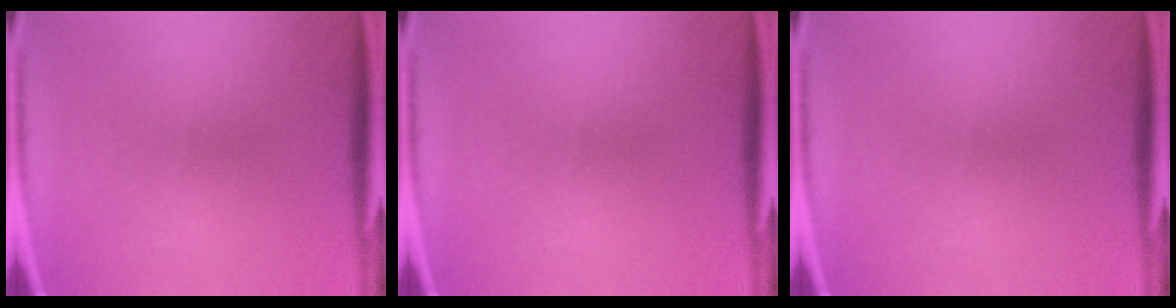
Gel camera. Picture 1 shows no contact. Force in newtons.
{"total": 0.0}
{"total": 0.0}